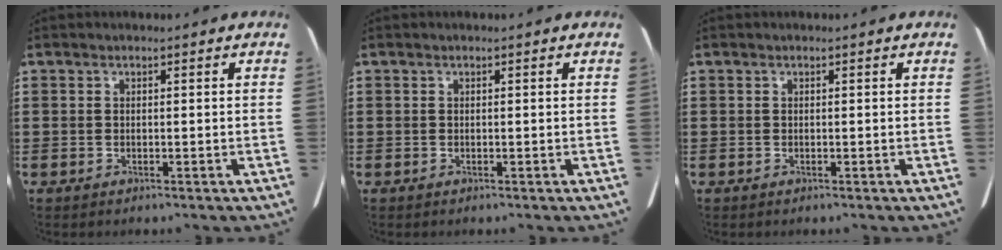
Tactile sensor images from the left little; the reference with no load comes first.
{"total": 0.0}
{"total": 0.0}